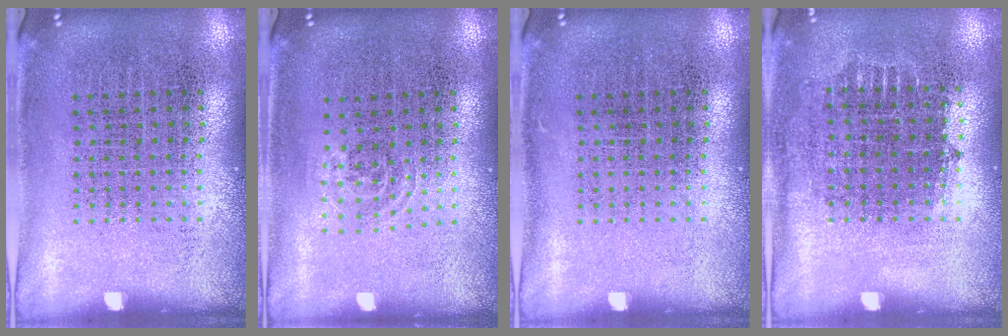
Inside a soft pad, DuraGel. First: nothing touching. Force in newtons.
{"total": 0.8, "press": 0.5, "slide": 0.6}
{"total": 0.0}
{"total": 0.7, "press": 0.7, "slide": 0.3}